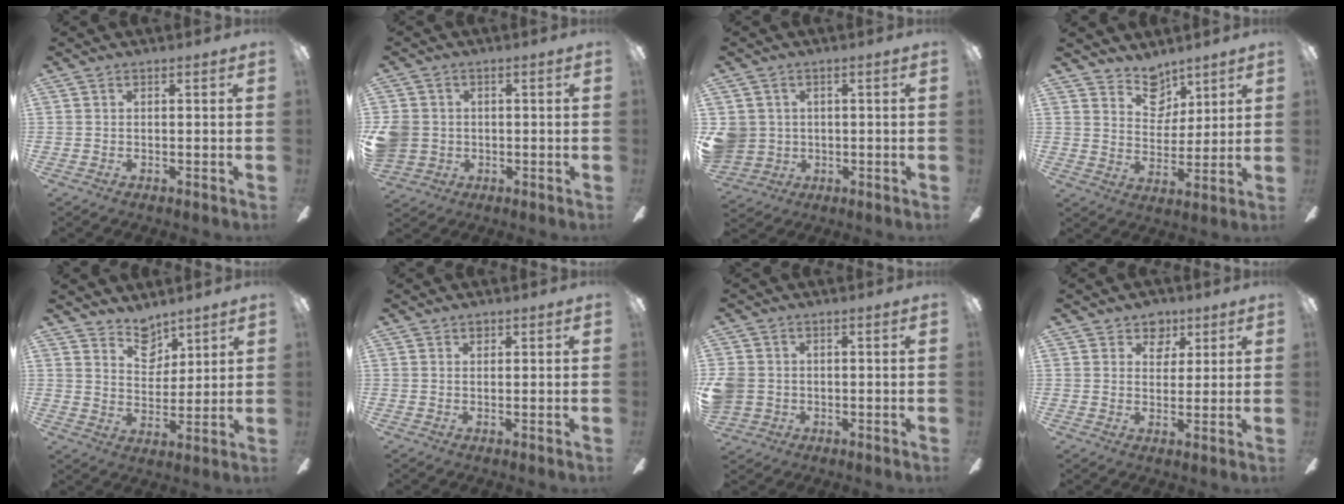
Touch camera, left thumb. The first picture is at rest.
{"total": 6.0, "force": [0.0, 5.7, 1.9], "torque": [-0.055, 0.011, 0.002]}
{"total": 6.2, "force": [0.7, 6.1, 1.3], "torque": [-0.046, 0.004, 0.016]}
{"total": 8.8, "force": [6.9, 5.2, 1.9], "torque": [-0.027, -0.047, 0.130]}
{"total": 7.6, "force": [6.2, 4.0, 1.7], "torque": [-0.025, -0.037, 0.115]}
{"total": 1.1, "force": [0.8, 0.7, 0.4], "torque": [0.000, -0.002, 0.013]}
{"total": 4.8, "force": [0.0, 4.5, 1.6], "torque": [-0.047, 0.011, 0.002]}
{"total": 5.8, "force": [3.8, 4.1, 1.3], "torque": [-0.010, -0.016, 0.066]}